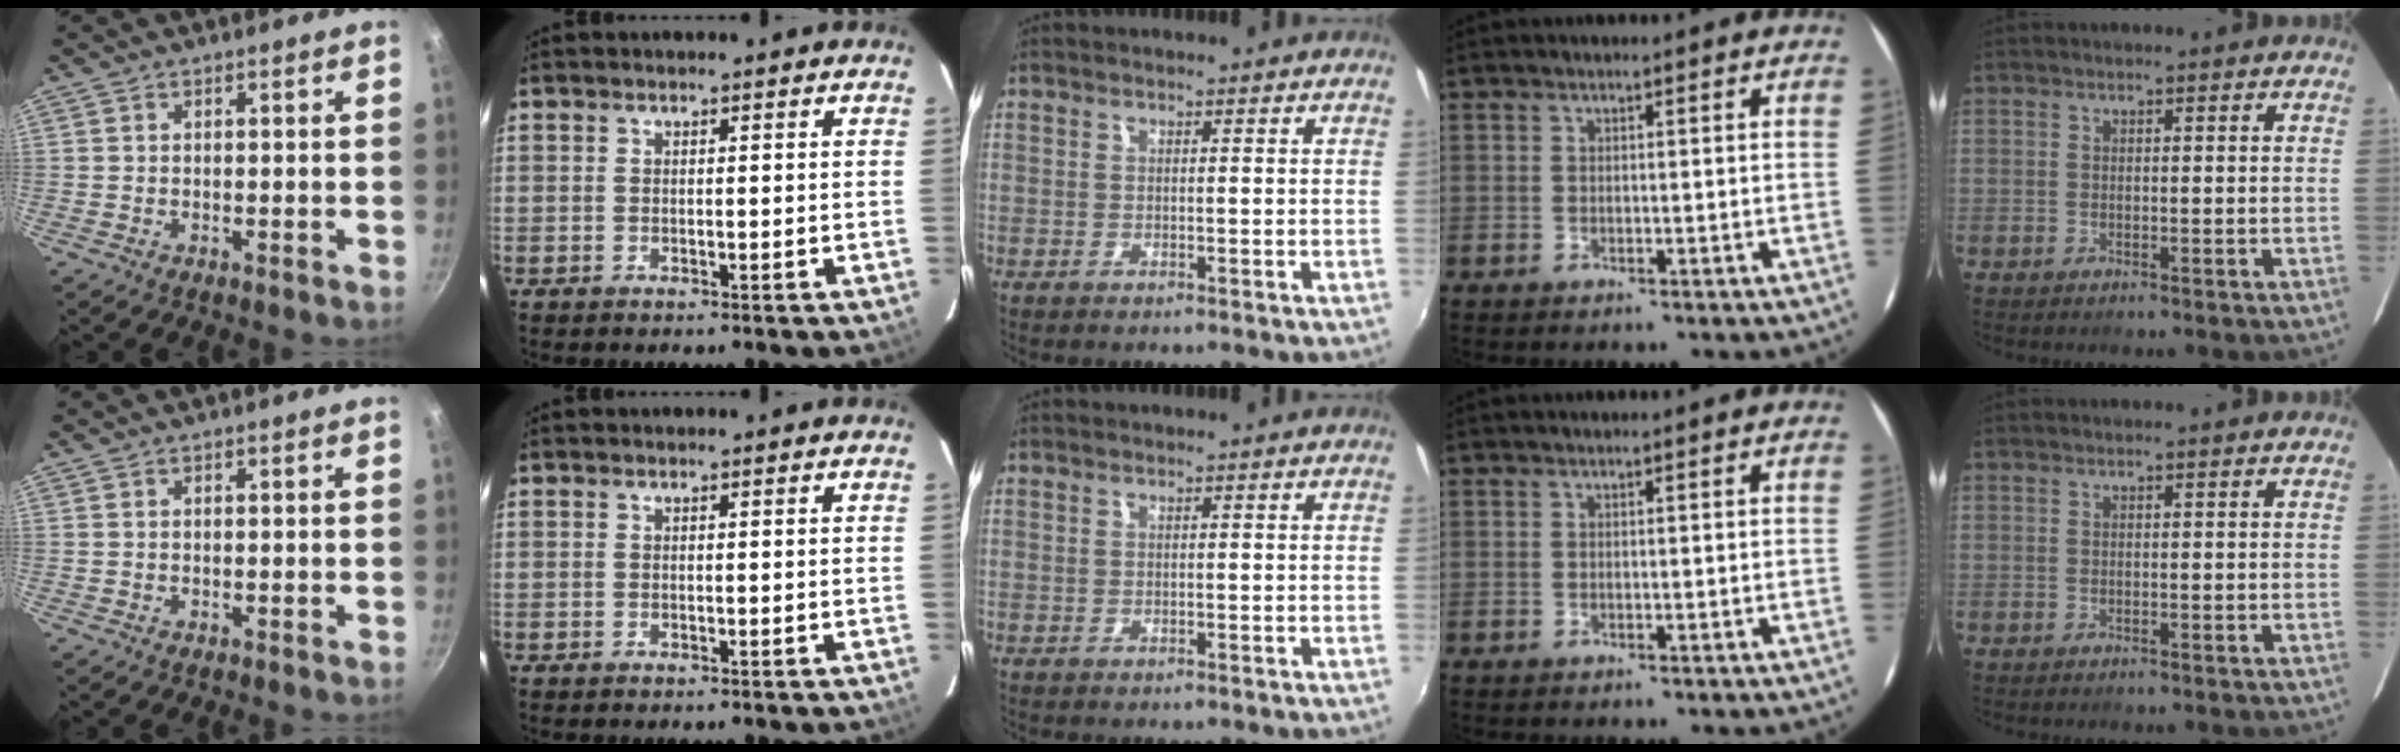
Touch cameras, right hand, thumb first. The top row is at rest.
{}